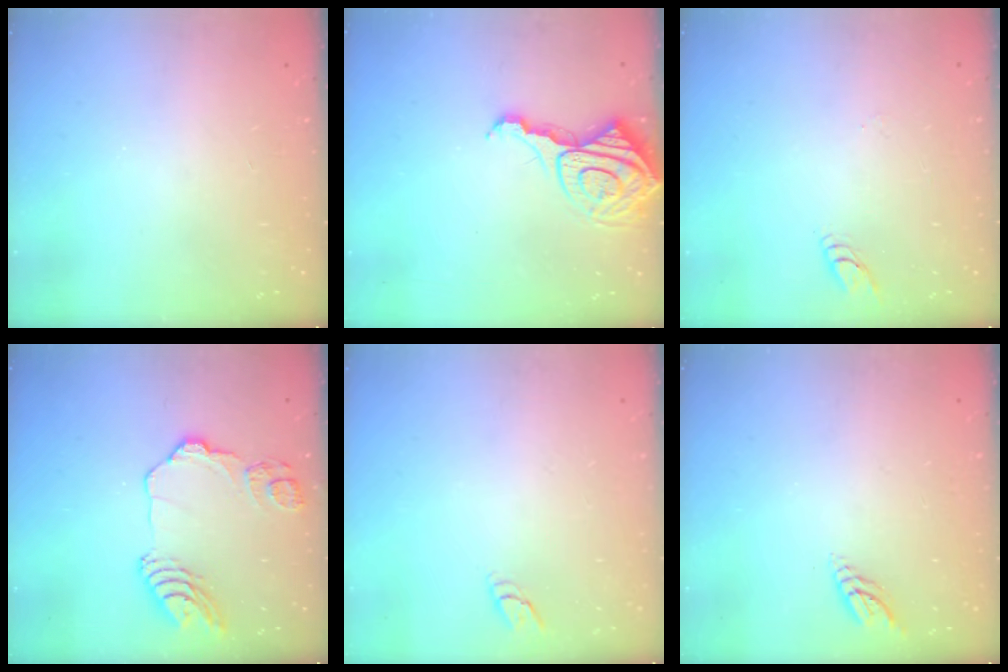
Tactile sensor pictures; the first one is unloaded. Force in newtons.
{"total": 11.7, "press": 11.7, "slide": 1.2}
{"total": 4.2, "press": 4.2, "slide": 0.3}
{"total": 13.5, "press": 13.4, "slide": 1.6}
{"total": 3.1, "press": 3.1, "slide": 0.3}
{"total": 4.7, "press": 4.6, "slide": 0.4}